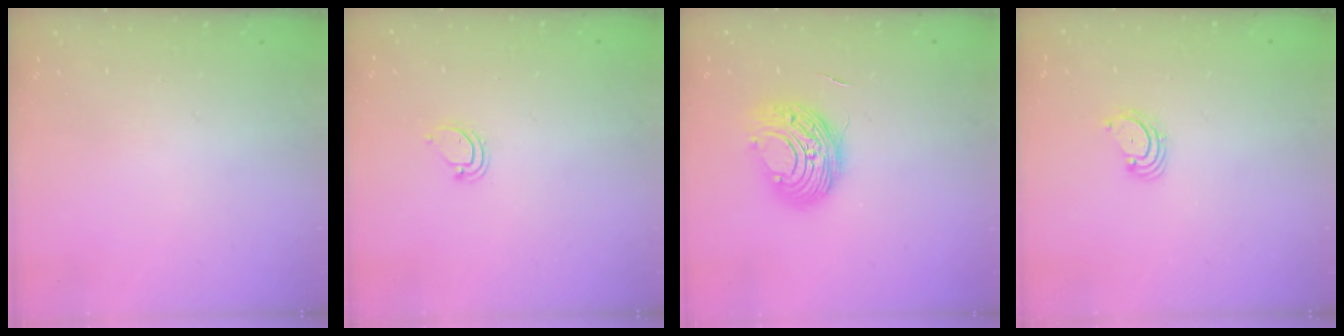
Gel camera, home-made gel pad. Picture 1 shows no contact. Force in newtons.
{"total": 3.6, "press": 3.5, "slide": 0.4}
{"total": 10.5, "press": 10.5, "slide": 0.9}
{"total": 3.1, "press": 3.1, "slide": 0.3}